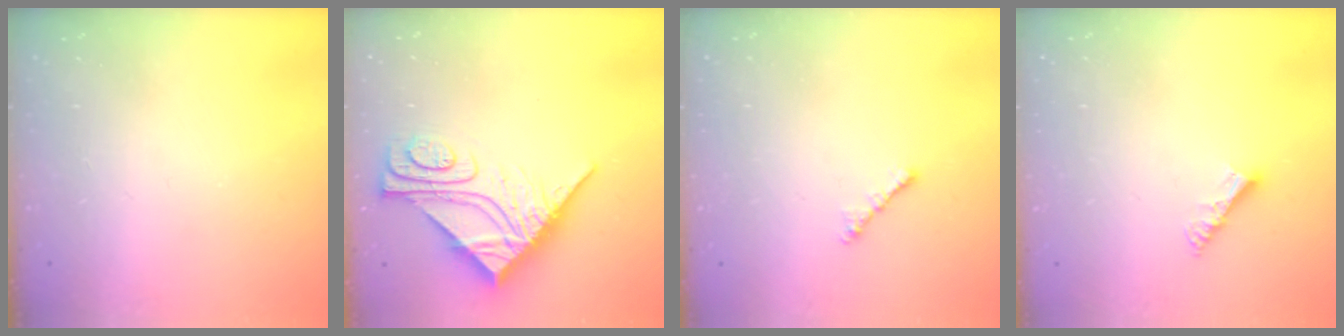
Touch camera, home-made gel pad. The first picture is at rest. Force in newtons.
{"total": 11.7, "press": 11.7, "slide": 1.1}
{"total": 2.1, "press": 2.0, "slide": 0.6}
{"total": 4.7, "press": 4.7, "slide": 0.0}